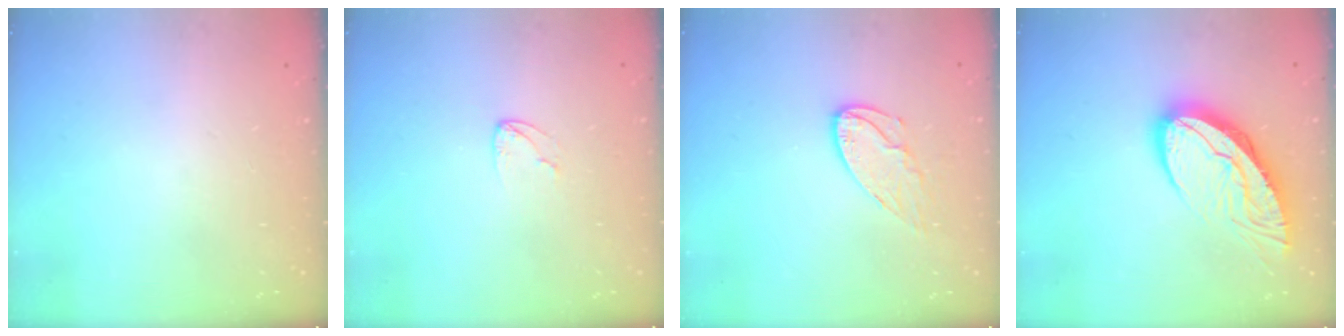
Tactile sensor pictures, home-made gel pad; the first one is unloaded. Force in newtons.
{"total": 3.7, "press": 3.7, "slide": 0.3}
{"total": 8.2, "press": 8.2, "slide": 0.3}
{"total": 16.0, "press": 16.0, "slide": 1.5}